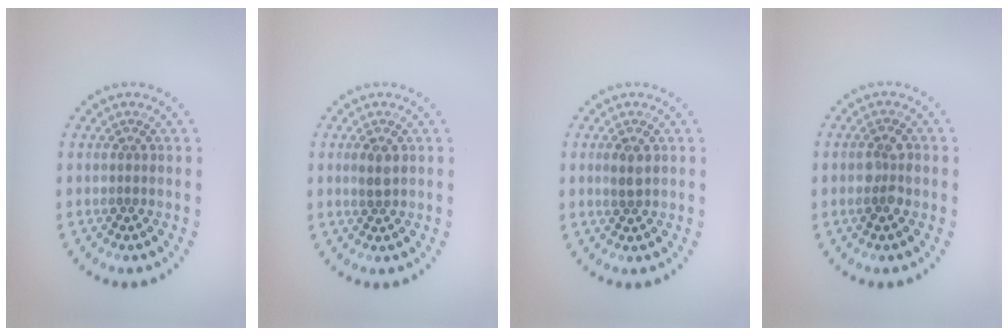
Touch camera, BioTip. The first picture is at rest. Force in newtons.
{"total": 1.4, "press": 1.4, "slide": 0.2}
{"total": 1.4, "press": 1.4, "slide": 0.2}
{"total": 1.7, "press": 1.7, "slide": 0.3}